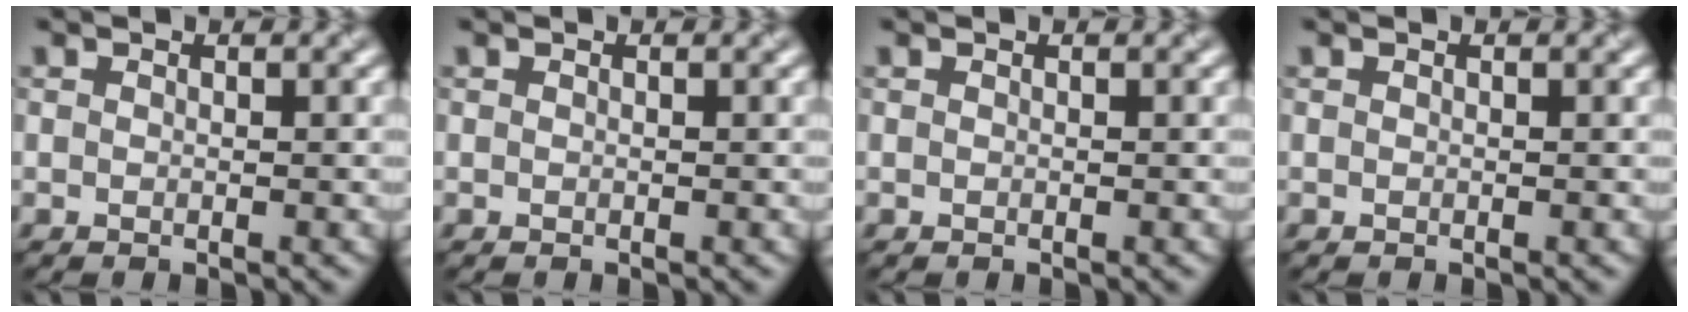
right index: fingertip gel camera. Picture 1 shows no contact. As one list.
[{"total": 0.0}, {"total": 0.0}, {"total": 0.0}]